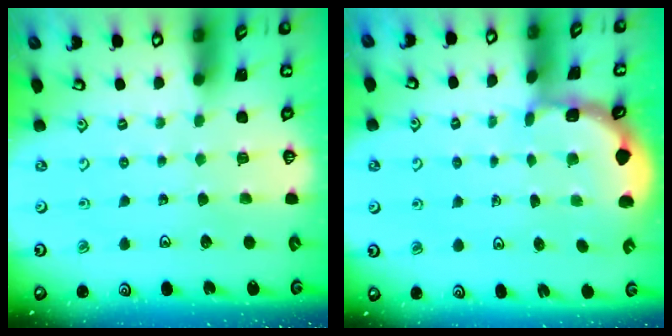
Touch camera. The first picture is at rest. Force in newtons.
{"total": 2.0, "press": 2.0, "slide": 0.3}